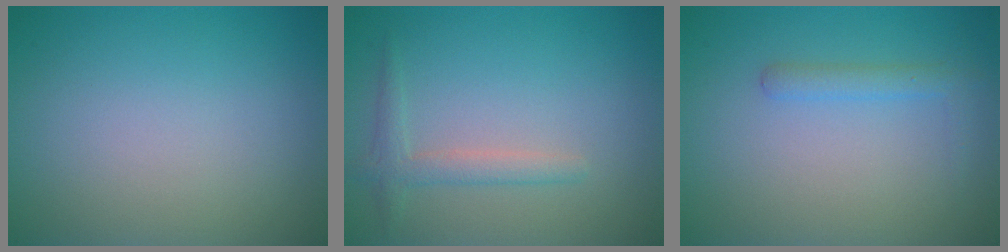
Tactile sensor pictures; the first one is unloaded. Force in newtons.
{"total": 1.9, "press": 1.9, "slide": 0.0}
{"total": 1.6, "press": 1.6, "slide": 0.1}